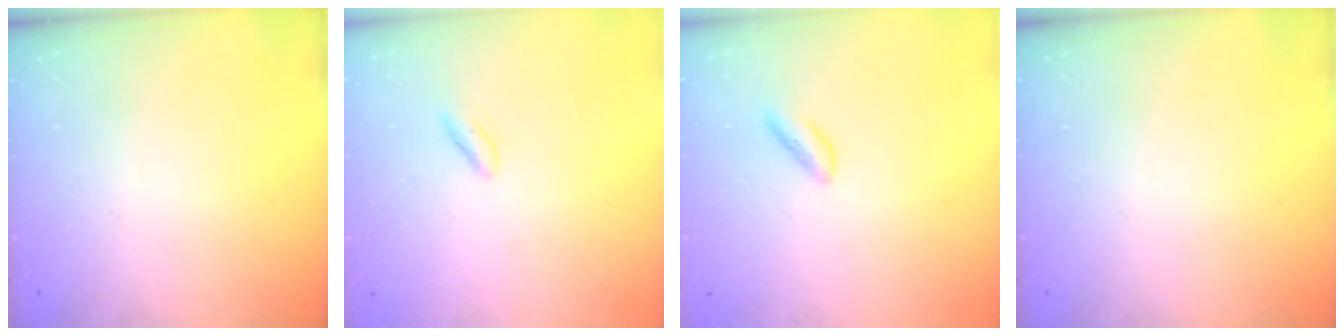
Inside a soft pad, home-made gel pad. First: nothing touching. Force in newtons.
{"total": 2.1, "press": 2.0, "slide": 0.7}
{"total": 0.6, "press": 0.5, "slide": 0.3}
{"total": 0.0}